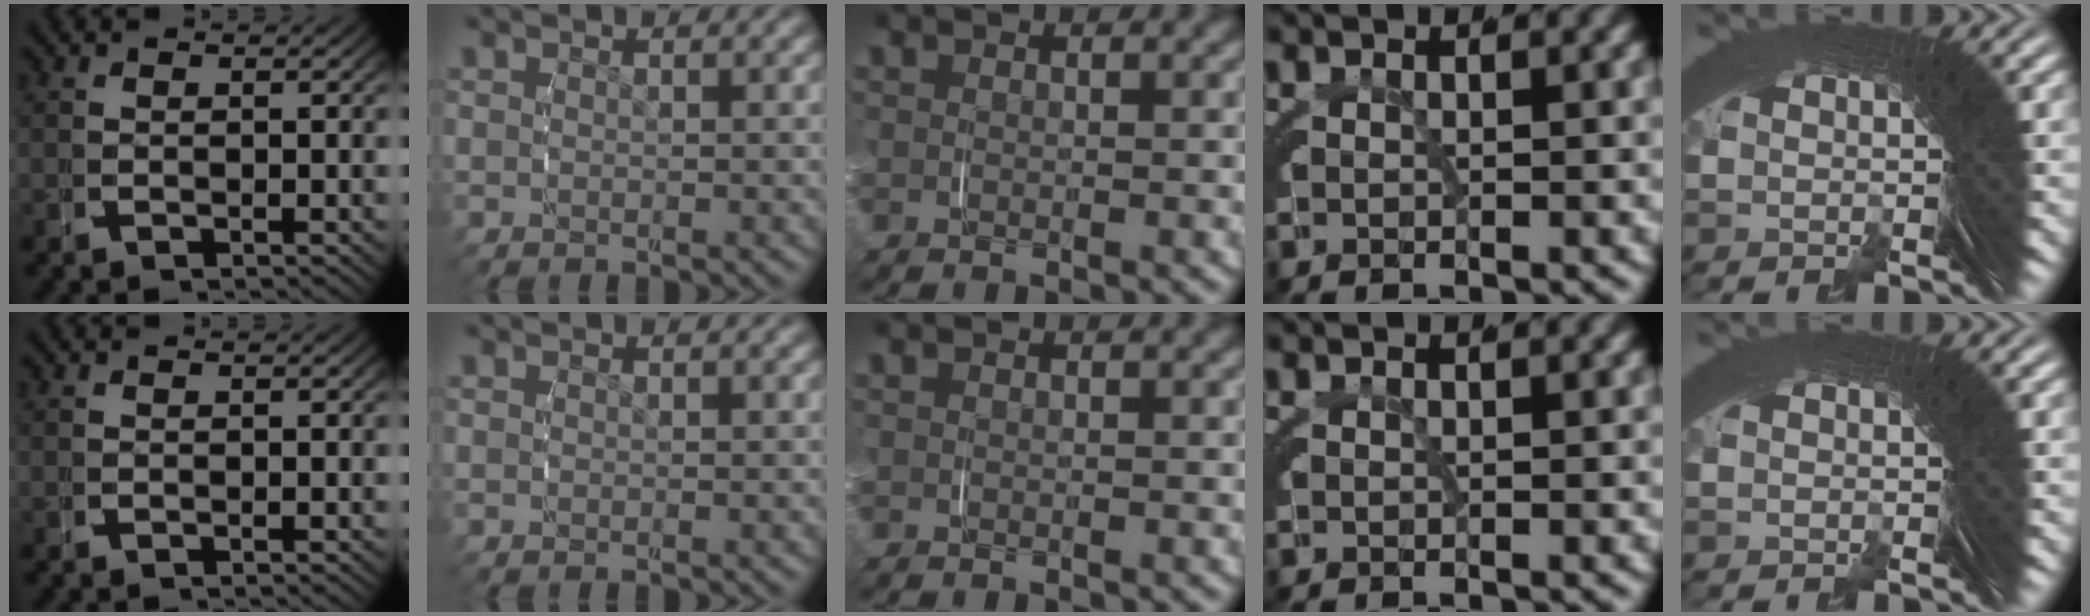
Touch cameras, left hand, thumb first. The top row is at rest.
{}